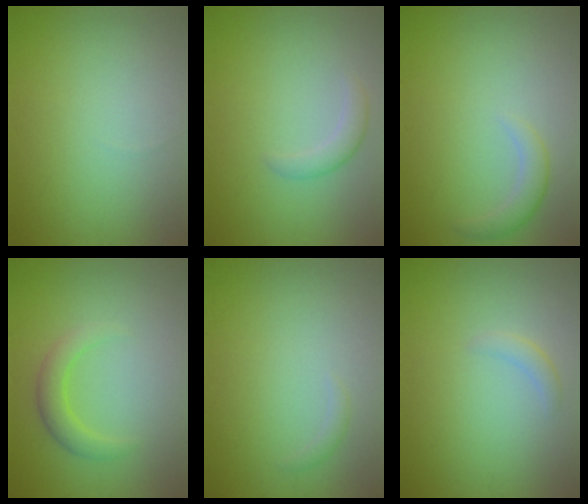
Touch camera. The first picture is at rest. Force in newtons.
{"total": 1.6, "press": 1.6, "slide": 0.1}
{"total": 1.8, "press": 1.7, "slide": 0.2}
{"total": 2.3, "press": 2.3, "slide": 0.1}
{"total": 0.7, "press": 0.7, "slide": 0.0}
{"total": 1.1, "press": 1.1, "slide": 0.1}